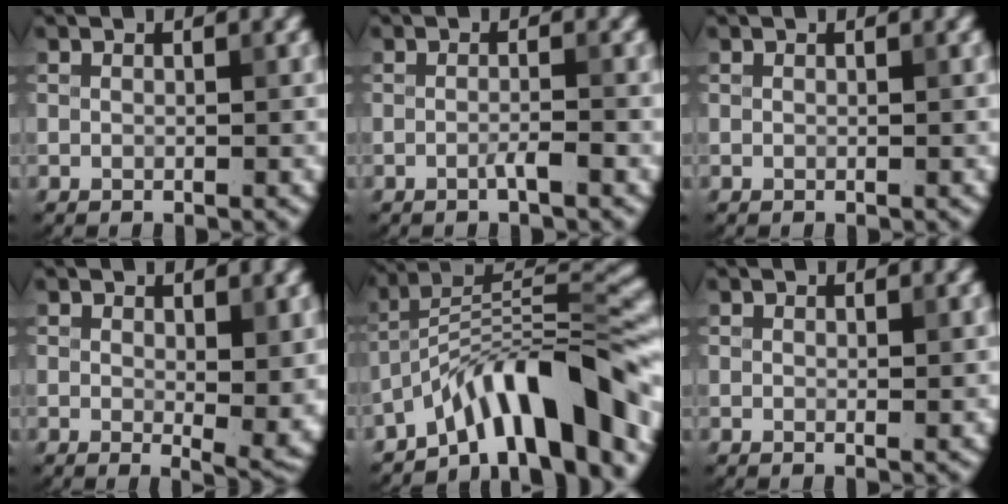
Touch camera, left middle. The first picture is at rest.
{"total": 1.3, "force": [-0.6, 0.1, 1.2], "torque": [-0.021, 0.001, -0.015]}
{"total": 0.0}
{"total": 4.2, "force": [0.9, 1.7, 3.7], "torque": [-0.049, -0.015, 0.017]}
{"total": 10.3, "force": [-6.8, 2.4, 7.3], "torque": [-0.096, 0.017, -0.123]}
{"total": 0.6, "force": [0.1, 0.2, 0.5], "torque": [-0.005, -0.004, 0.002]}